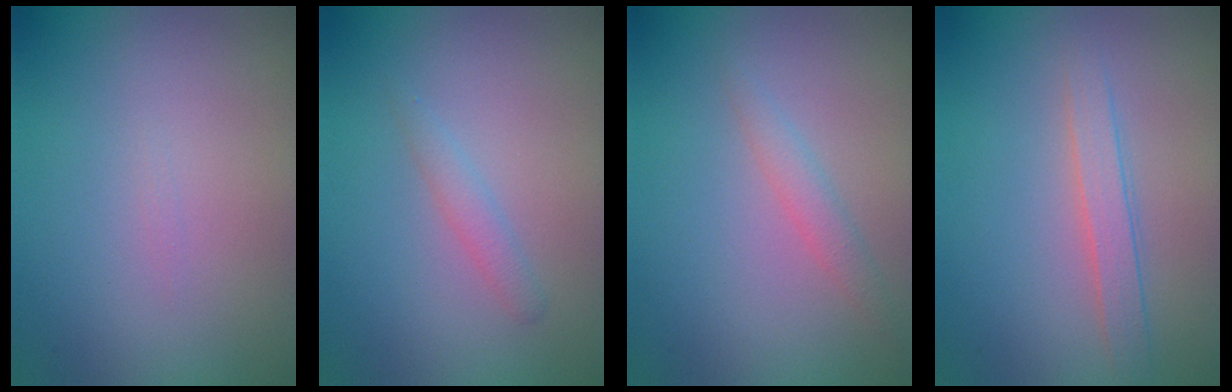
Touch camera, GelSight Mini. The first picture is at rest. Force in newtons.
{"total": 1.2, "press": 1.2, "slide": 0.0}
{"total": 1.4, "press": 1.4, "slide": 0.1}
{"total": 1.9, "press": 1.9, "slide": 0.1}